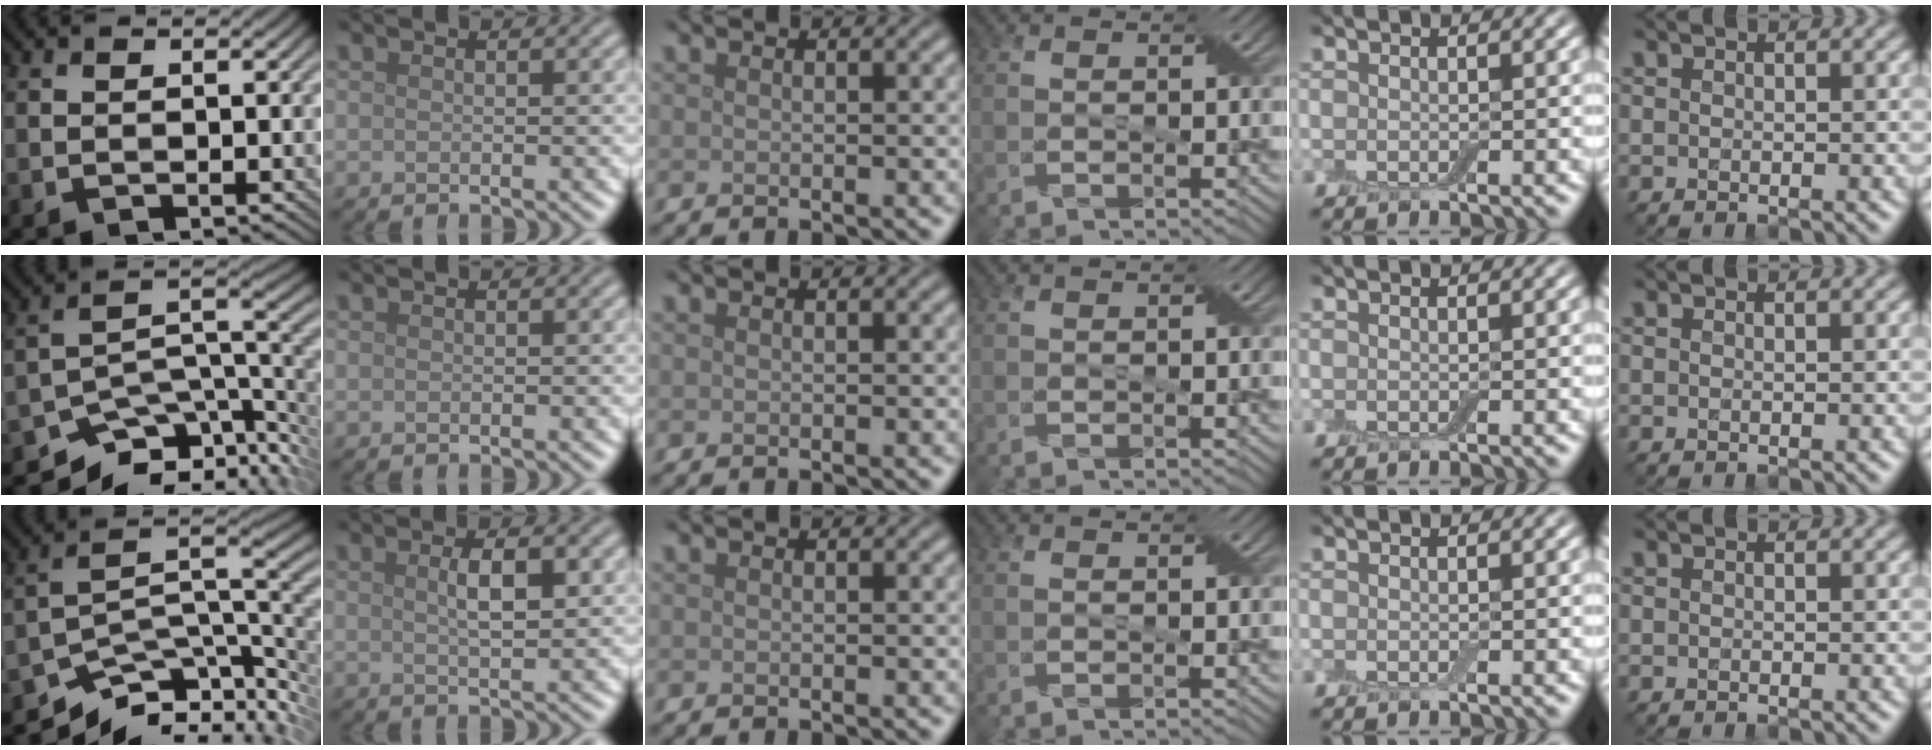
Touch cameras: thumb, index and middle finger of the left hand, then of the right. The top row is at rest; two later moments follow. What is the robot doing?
{"motion": "wrap", "object": "bandage"}